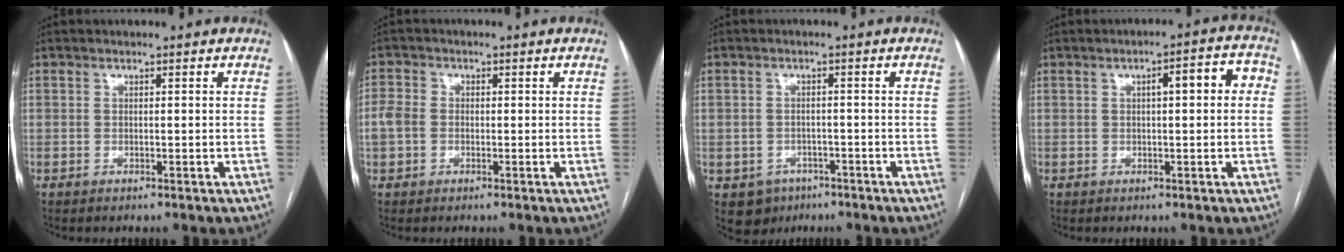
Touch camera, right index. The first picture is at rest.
{"total": 3.1, "force": [-0.5, 2.5, 1.6], "torque": [-0.046, 0.015, -0.010]}
{"total": 4.6, "force": [-2.4, 3.9, 0.7], "torque": [-0.007, 0.007, -0.029]}
{"total": 5.5, "force": [0.8, 1.3, 5.3], "torque": [-0.071, 0.028, 0.008]}